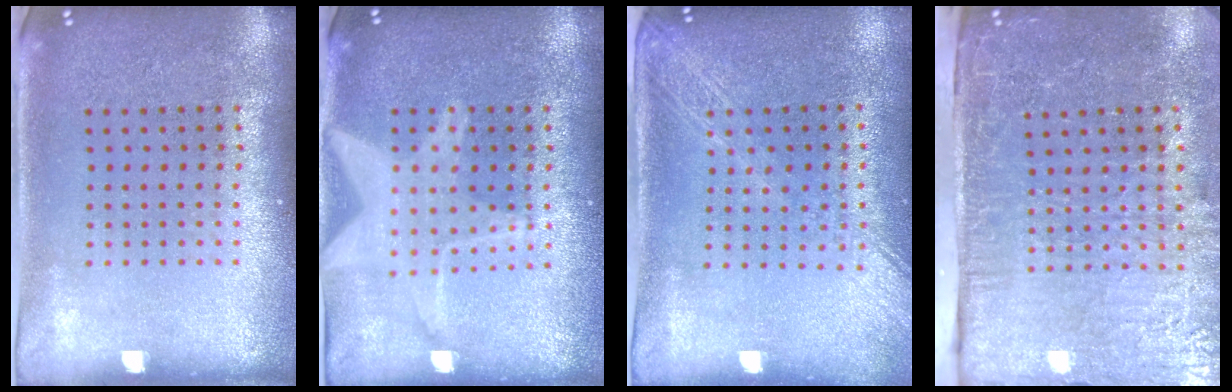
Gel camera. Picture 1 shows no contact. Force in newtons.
{"total": 1.8, "press": 1.8, "slide": 0.1}
{"total": 1.8, "press": 1.5, "slide": 1.0}
{"total": 5.0, "press": 4.1, "slide": 3.0}